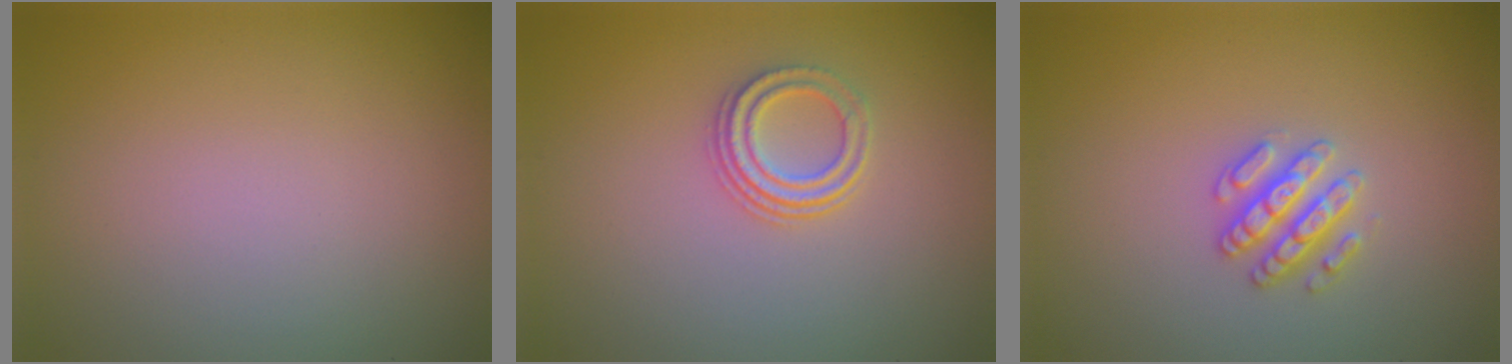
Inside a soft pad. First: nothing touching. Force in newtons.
{"total": 2.5, "press": 2.1, "slide": 1.4}
{"total": 2.6, "press": 2.6, "slide": 0.3}